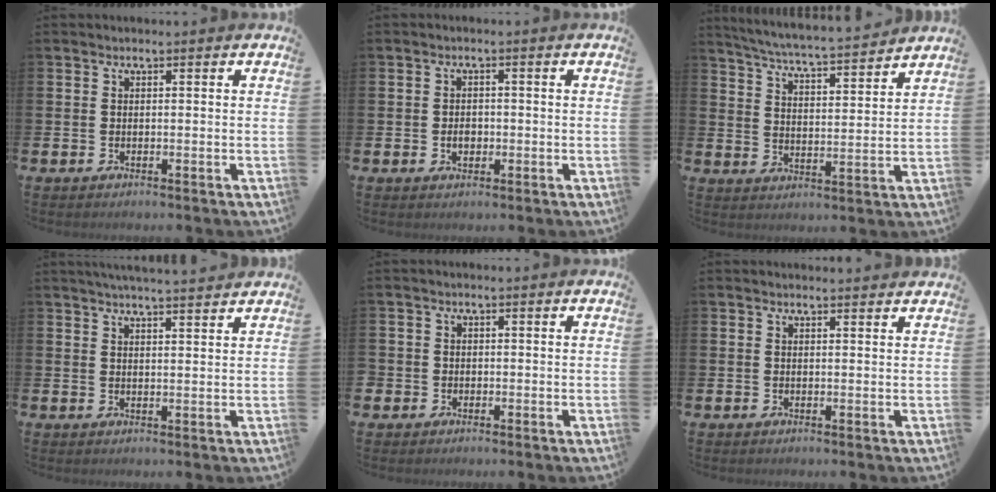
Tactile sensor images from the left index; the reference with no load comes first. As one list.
[{"total": 2.0, "force": [-0.4, 1.5, 1.3], "torque": [-0.012, 0.000, -0.012]}, {"total": 5.7, "force": [5.6, -0.2, 1.3], "torque": [-0.052, -0.045, 0.095]}, {"total": 3.8, "force": [3.7, -0.4, 0.6], "torque": [-0.019, -0.016, 0.067]}, {"total": 1.2, "force": [-0.4, 1.2, 0.1], "torque": [0.002, 0.000, -0.011]}, {"total": 1.0, "force": [1.0, 0.0, 0.1], "torque": [0.007, -0.003, 0.017]}]